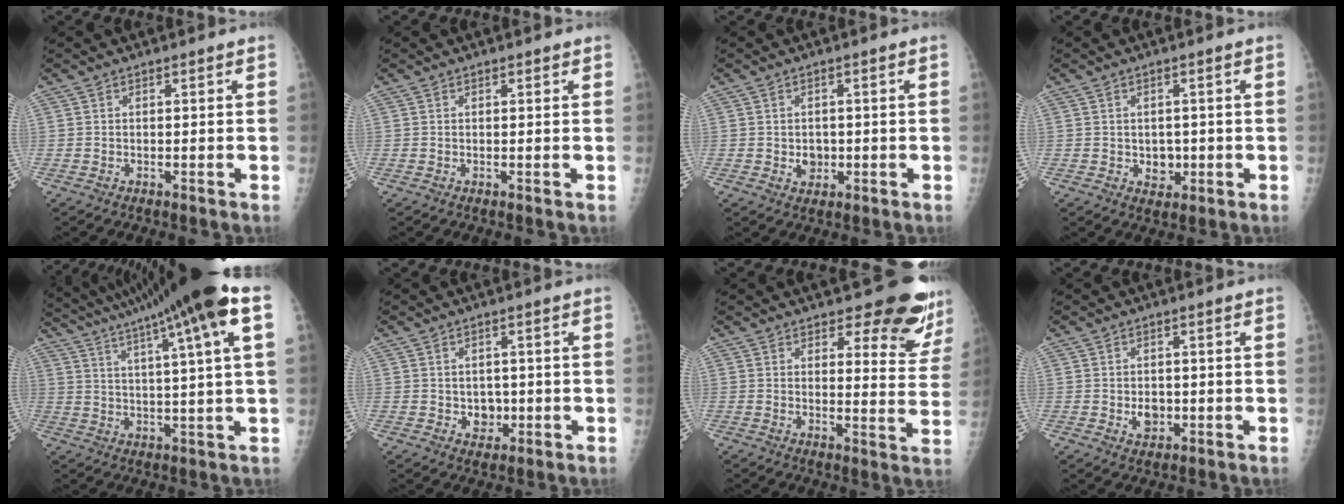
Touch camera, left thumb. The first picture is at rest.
{"total": 0.6, "force": [0.4, 0.3, 0.3], "torque": [-0.002, -0.002, 0.004]}
{"total": 2.9, "force": [-0.3, 2.5, 1.4], "torque": [-0.007, 0.002, 0.001]}
{"total": 3.3, "force": [-0.3, 2.8, 1.8], "torque": [-0.007, 0.001, 0.002]}
{"total": 21.8, "force": [14.1, 0.3, 16.6], "torque": [-0.270, -0.010, 0.203]}
{"total": 3.6, "force": [-0.4, 3.1, 1.9], "torque": [-0.006, 0.002, 0.000]}
{"total": 12.5, "force": [10.2, 4.5, 5.7], "torque": [-0.022, -0.077, 0.106]}
{"total": 3.4, "force": [-0.4, 2.7, 2.0], "torque": [-0.016, 0.001, 0.000]}